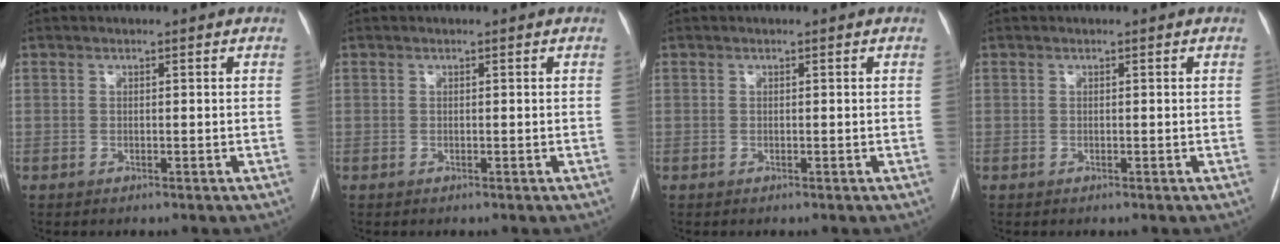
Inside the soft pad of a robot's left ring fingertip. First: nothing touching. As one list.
[{"total": 0.0}, {"total": 0.0}, {"total": 0.0}]